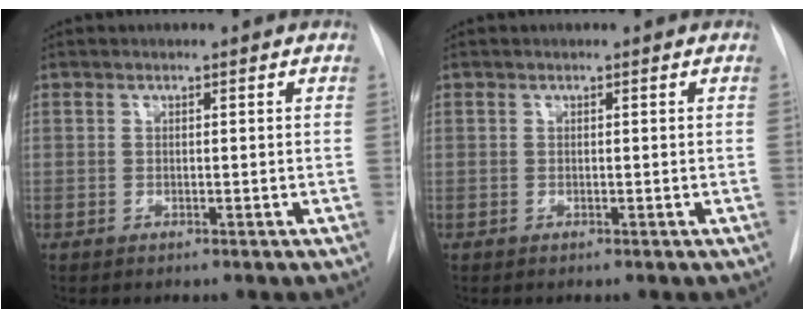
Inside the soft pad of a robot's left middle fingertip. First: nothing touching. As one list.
[{"total": 0.0}]